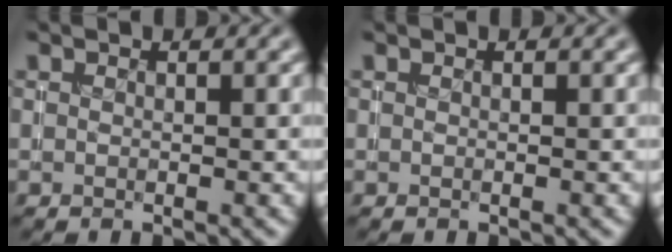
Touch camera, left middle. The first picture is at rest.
{"total": 0.0}